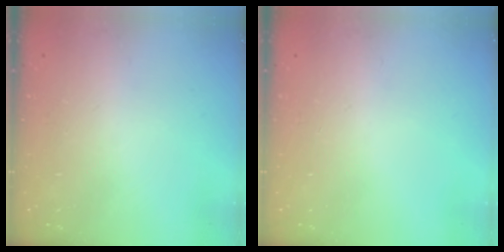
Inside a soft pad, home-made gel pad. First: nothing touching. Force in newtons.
{"total": 0.0}